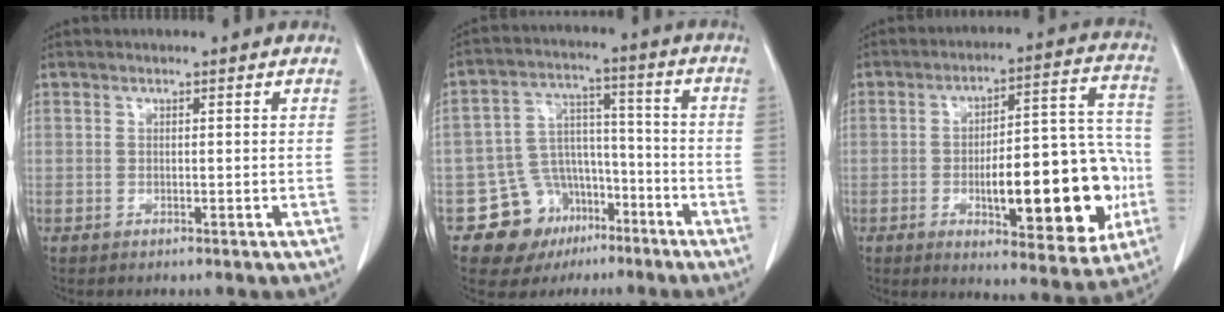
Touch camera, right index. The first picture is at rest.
{"total": 11.2, "force": [-6.2, 8.9, 3.0], "torque": [-0.040, 0.053, -0.084]}
{"total": 20.1, "force": [-4.7, 6.2, 18.6], "torque": [-0.223, 0.032, -0.048]}